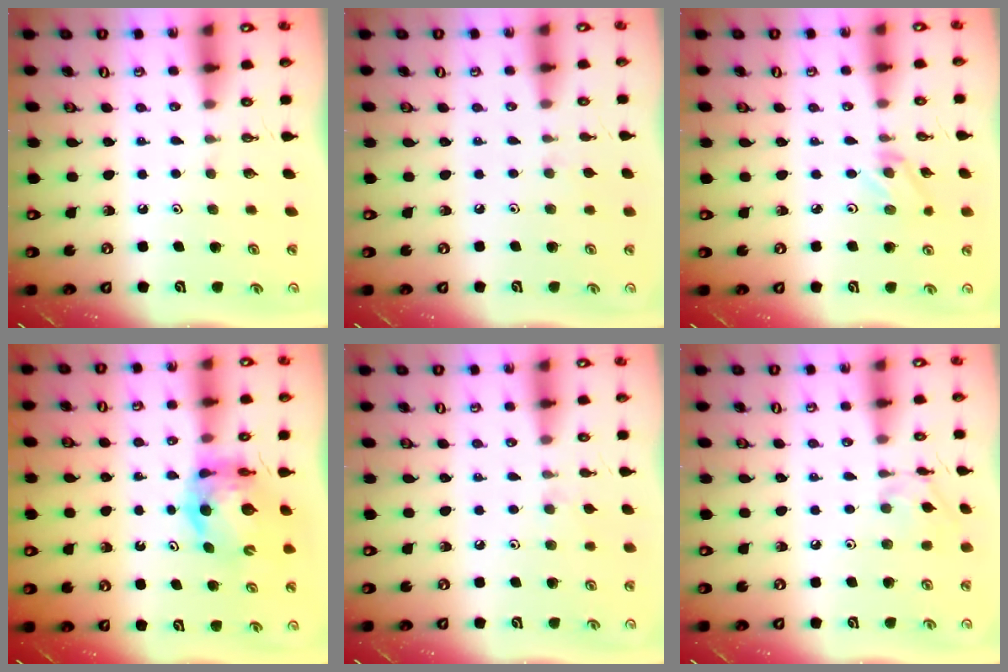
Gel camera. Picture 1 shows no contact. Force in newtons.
{"total": 4.2, "press": 4.1, "slide": 0.6}
{"total": 2.2, "press": 2.2, "slide": 0.3}
{"total": 9.7, "press": 9.7, "slide": 1.2}
{"total": 3.8, "press": 3.8, "slide": 0.7}
{"total": 5.9, "press": 5.9, "slide": 0.5}